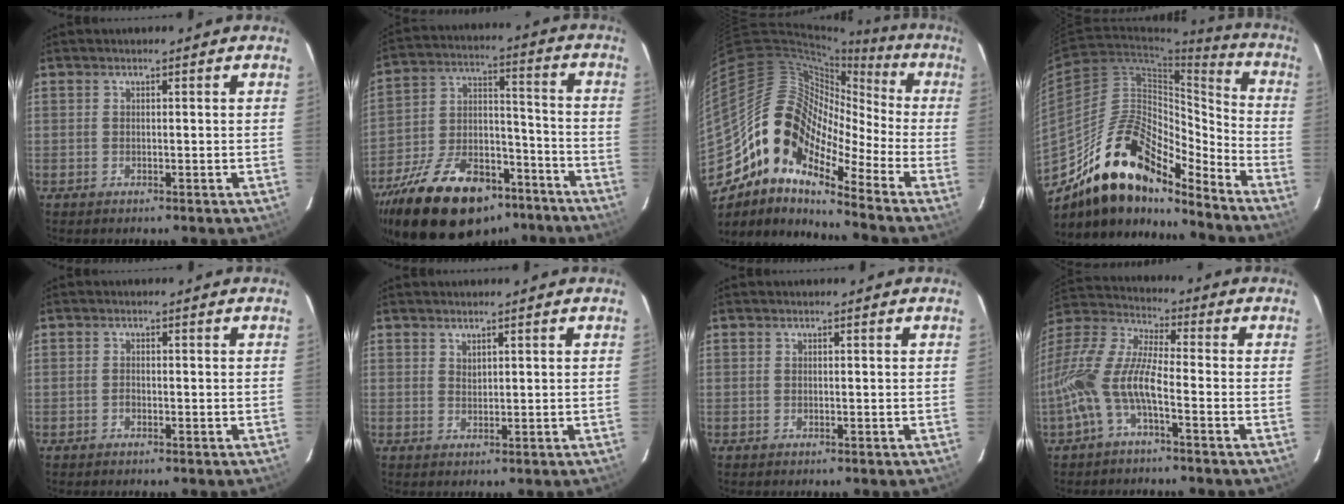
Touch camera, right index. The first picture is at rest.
{"total": 26.0, "force": [-17.8, 12.8, 14.0], "torque": [-0.278, 0.009, -0.269]}
{"total": 15.2, "force": [-8.4, 7.9, 9.9], "torque": [-0.162, 0.010, -0.182]}
{"total": 20.1, "force": [-15.8, 7.2, 10.0], "torque": [-0.174, 0.022, -0.281]}
{"total": 0.8, "force": [-0.5, 0.5, 0.3], "torque": [-0.006, 0.002, -0.011]}
{"total": 1.1, "force": [1.0, 0.4, 0.3], "torque": [-0.003, 0.001, 0.019]}
{"total": 0.0}
{"total": 13.3, "force": [-4.7, 3.7, 11.8], "torque": [-0.249, -0.001, -0.101]}